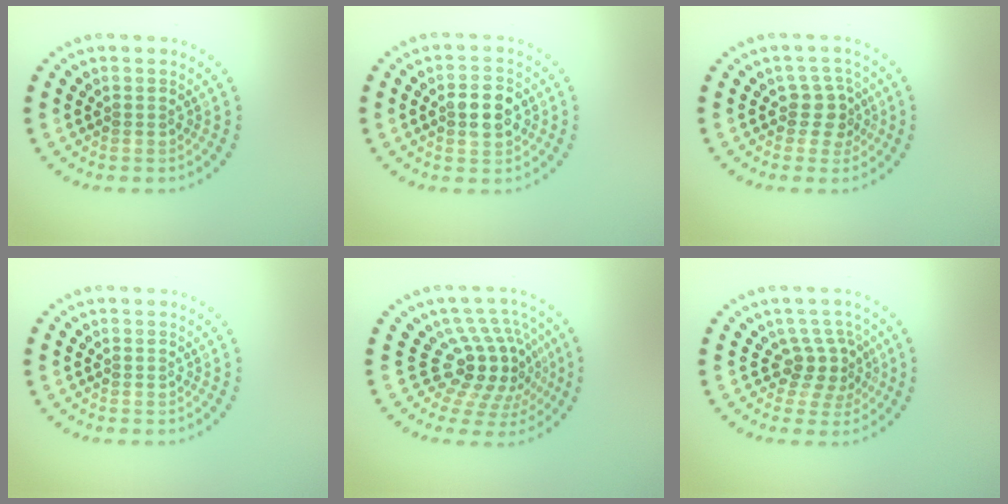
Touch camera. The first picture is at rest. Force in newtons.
{"total": 3.4, "press": 3.4, "slide": 0.2}
{"total": 2.5, "press": 2.0, "slide": 1.5}
{"total": 0.0}
{"total": 5.1, "press": 3.6, "slide": 3.6}
{"total": 2.8, "press": 1.9, "slide": 2.0}